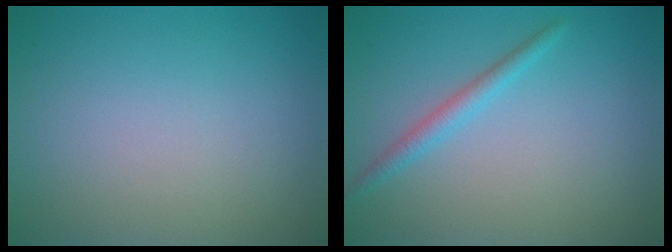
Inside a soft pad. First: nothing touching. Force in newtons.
{"total": 1.7, "press": 1.7, "slide": 0.1}